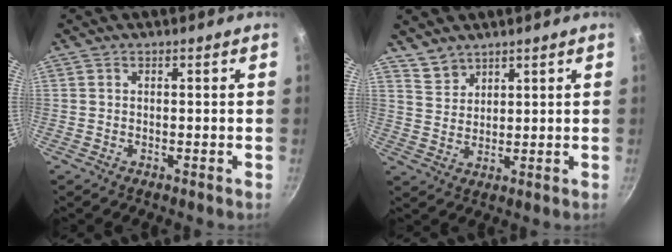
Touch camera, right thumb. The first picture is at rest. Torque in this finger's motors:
{"motor_torque": [-0.92, 0.20, -0.17, 0.13, 0.06]}